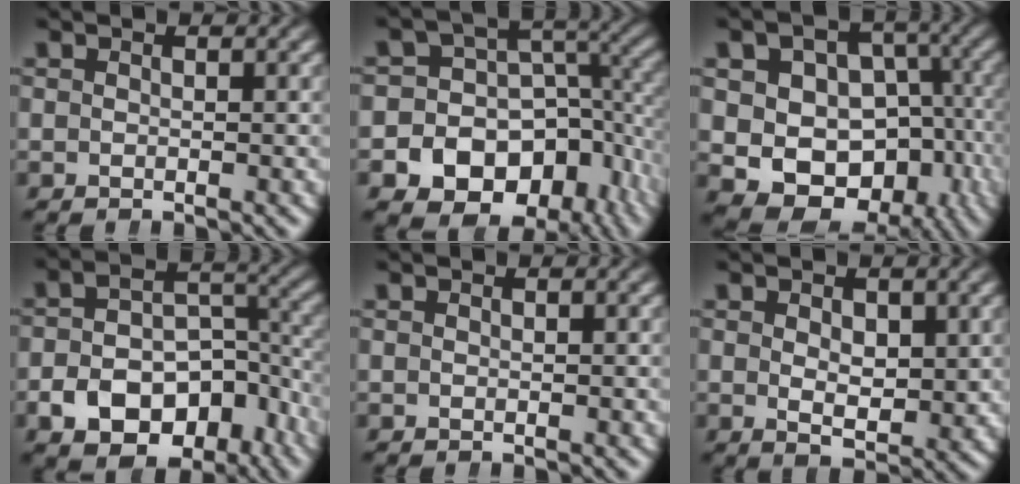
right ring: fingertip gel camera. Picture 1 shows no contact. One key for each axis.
{"total": 18.4, "fx": -6.0, "fy": 15.2, "fz": 8.5, "tx": -0.173, "ty": -0.085, "tz": -0.080}
{"total": 14.6, "fx": -3.2, "fy": 12.2, "fz": 7.3, "tx": -0.156, "ty": -0.072, "tz": -0.034}
{"total": 10.5, "fx": -4.7, "fy": 7.2, "fz": 6.0, "tx": -0.081, "ty": -0.026, "tz": -0.065}
{"total": 0.0}
{"total": 2.8, "fx": 0.2, "fy": 1.5, "fz": 2.3, "tx": -0.030, "ty": -0.022, "tz": 0.018}